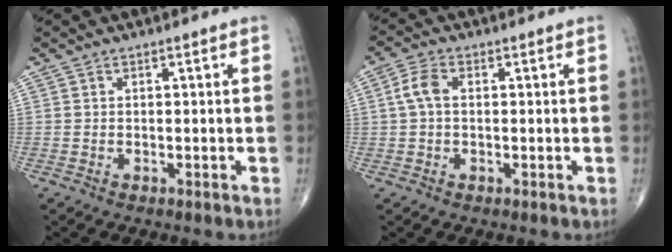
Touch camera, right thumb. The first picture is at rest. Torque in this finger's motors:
{"motor_torque": [-0.49, 0.57, -0.05, -0.42, 0.13]}